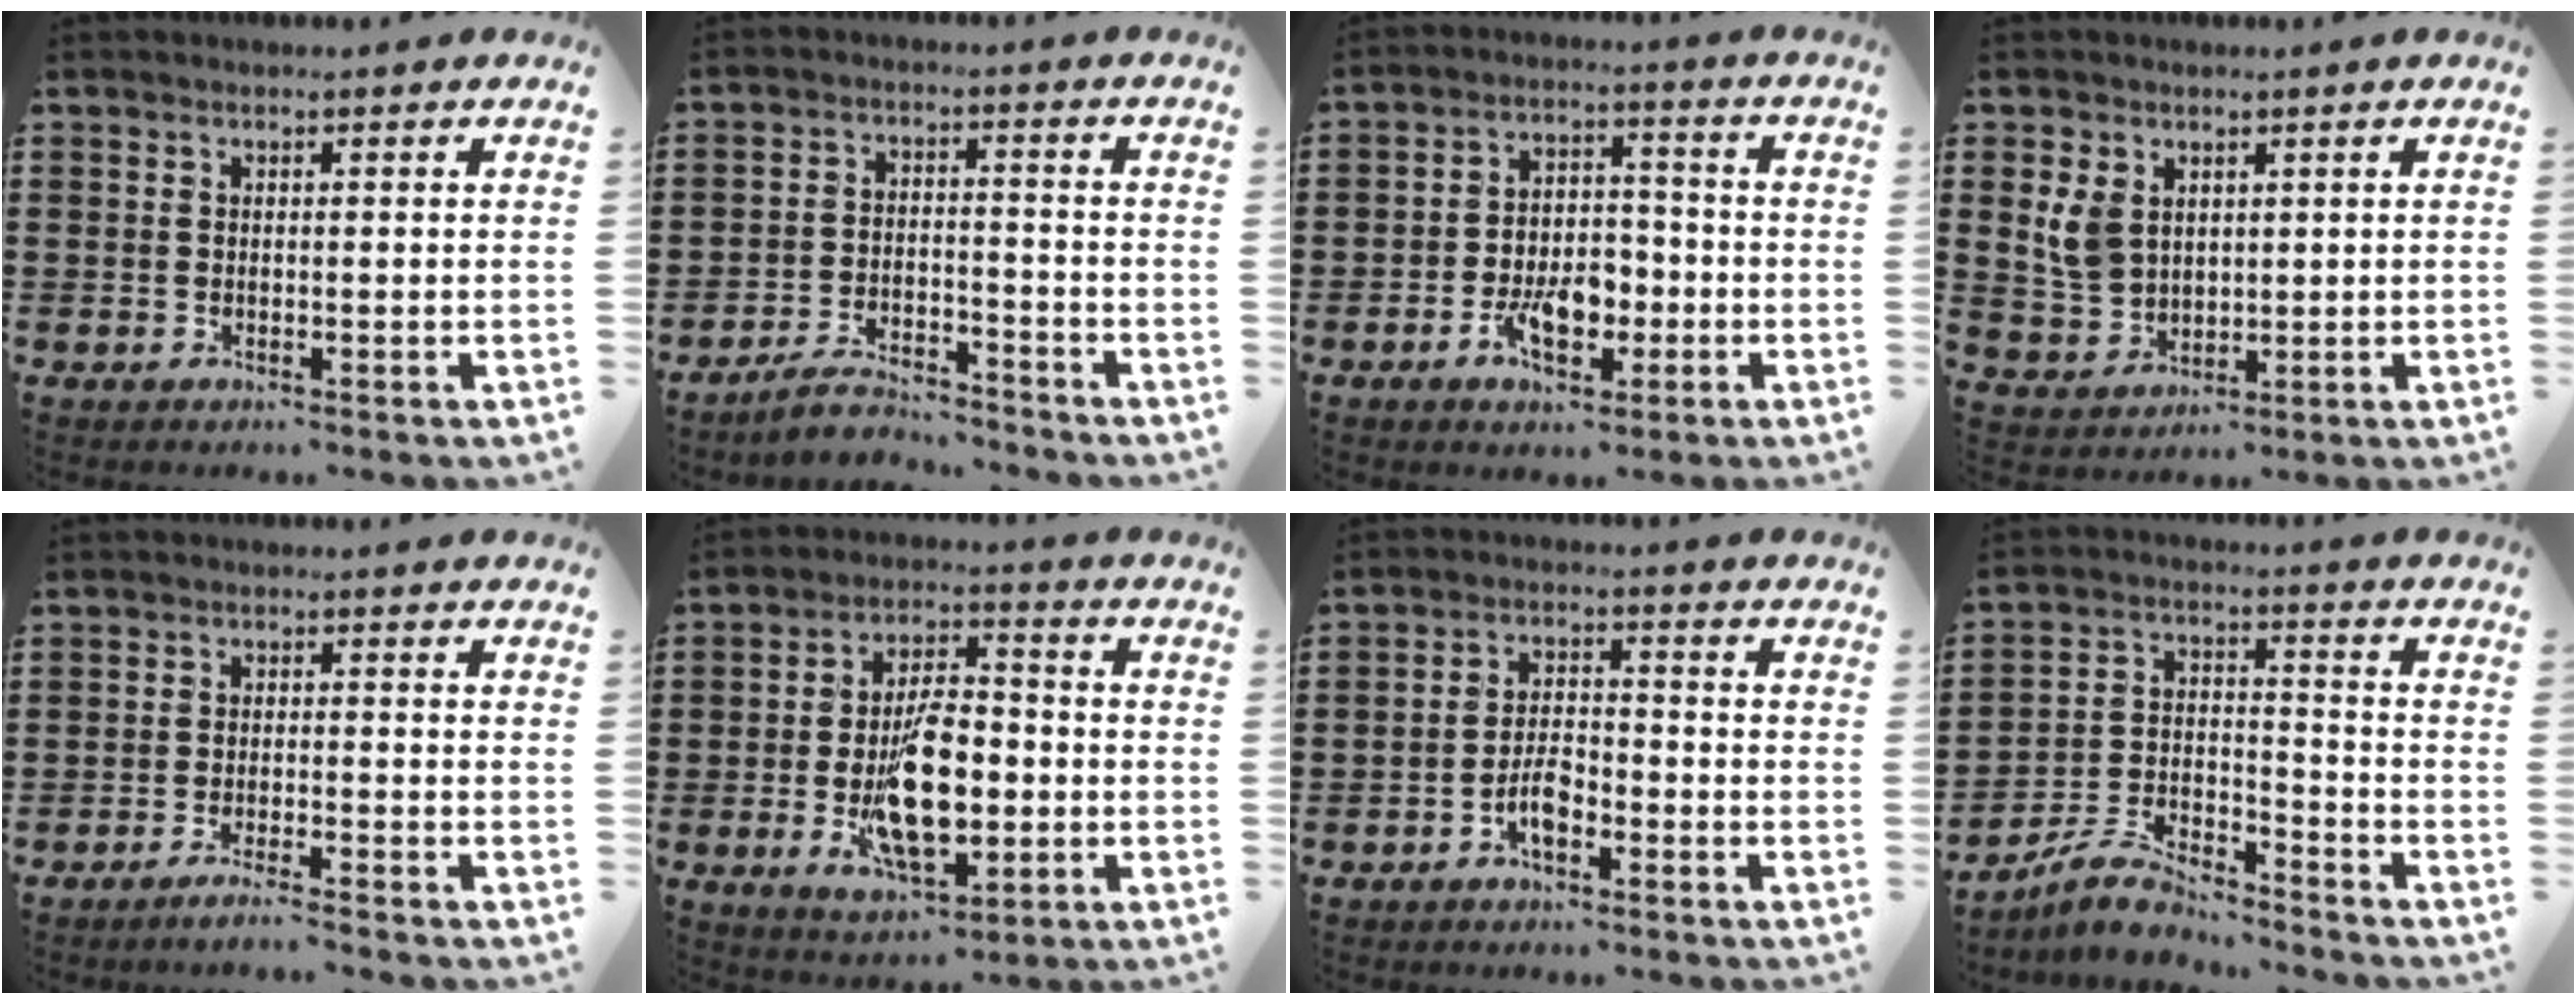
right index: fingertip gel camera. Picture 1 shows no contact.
{"total": 4.7, "force": [-4.5, 0.7, 1.1], "torque": [-0.026, 0.007, -0.090]}
{"total": 7.0, "force": [-2.9, 4.0, 5.0], "torque": [-0.090, 0.002, -0.052]}
{"total": 5.3, "force": [1.9, 4.1, 2.7], "torque": [-0.074, 0.011, 0.035]}
{"total": 2.2, "force": [-2.0, -0.3, 0.9], "torque": [-0.014, 0.001, -0.039]}
{"total": 12.2, "force": [-2.6, 5.4, 10.6], "torque": [-0.199, -0.014, -0.044]}
{"total": 6.1, "force": [-3.0, 2.5, 4.7], "torque": [-0.104, 0.001, -0.060]}
{"total": 7.0, "force": [-6.6, 1.4, 2.2], "torque": [-0.050, 0.011, -0.128]}